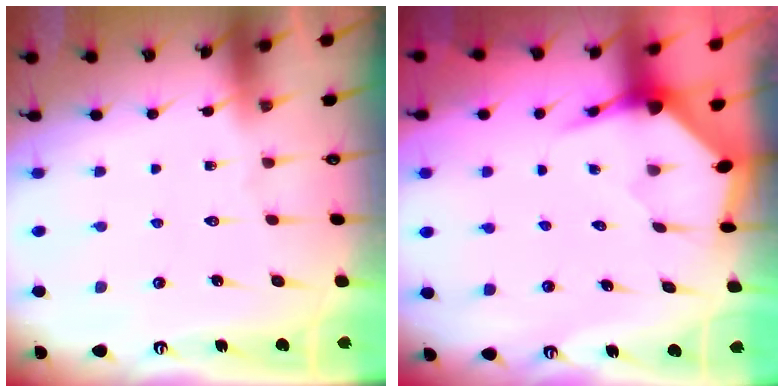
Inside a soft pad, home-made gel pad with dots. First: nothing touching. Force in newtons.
{"total": 3.5, "press": 3.4, "slide": 0.5}